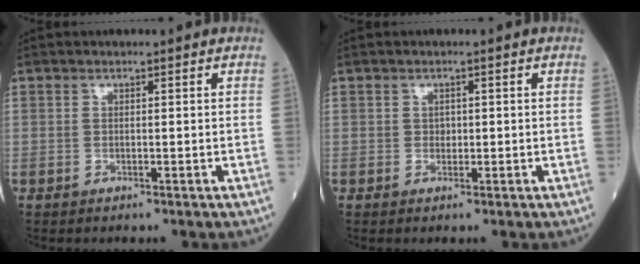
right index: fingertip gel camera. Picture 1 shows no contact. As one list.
[{"total": 0.8, "force": [0.2, 0.7, 0.3], "torque": [-0.004, 0.004, 0.005]}]